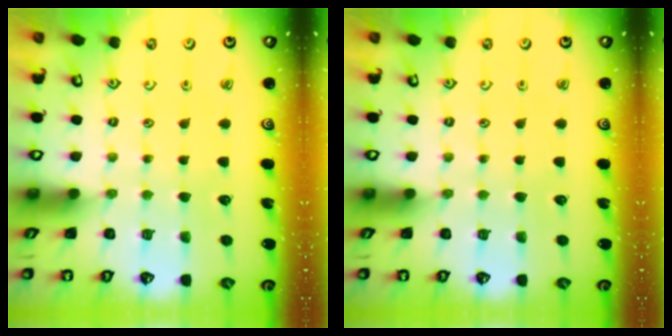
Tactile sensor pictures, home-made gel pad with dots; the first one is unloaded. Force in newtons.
{"total": 0.0}